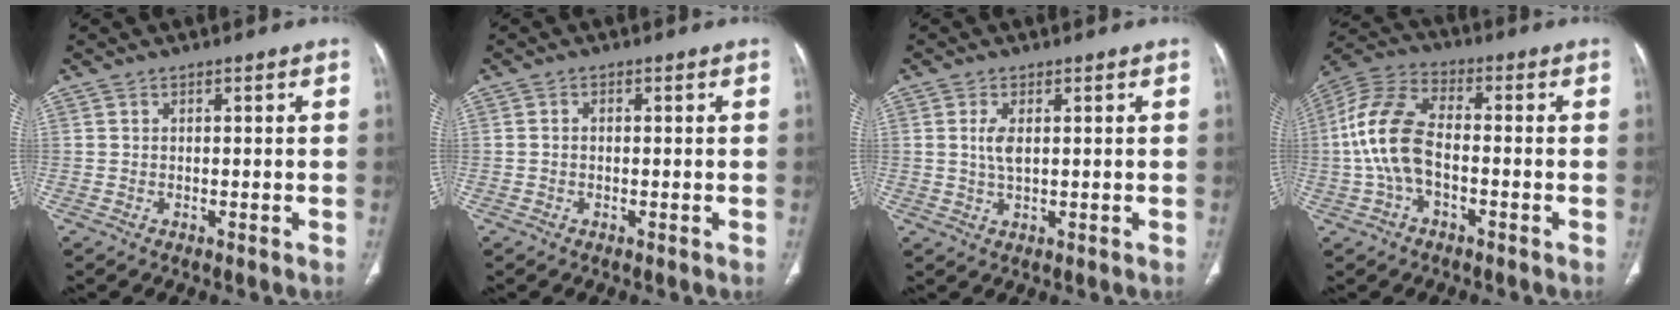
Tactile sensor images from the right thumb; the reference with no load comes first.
{"total": 0.8, "force": [-0.1, 0.6, 0.5], "torque": [-0.010, 0.002, -0.004]}
{"total": 3.2, "force": [0.6, 1.4, 2.9], "torque": [-0.065, -0.002, 0.015]}
{"total": 12.5, "force": [-1.7, 6.9, 10.2], "torque": [-0.225, 0.035, -0.039]}